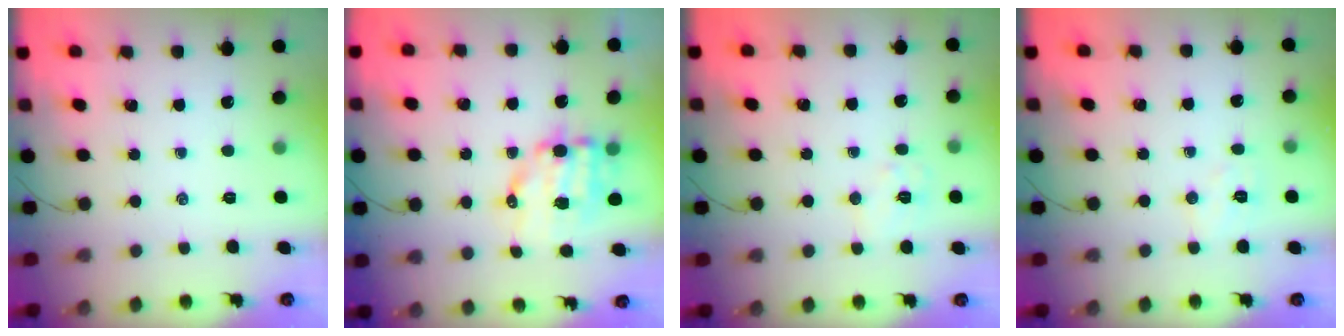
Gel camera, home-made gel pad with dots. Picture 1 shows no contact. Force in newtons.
{"total": 9.3, "press": 9.1, "slide": 2.1}
{"total": 6.5, "press": 6.4, "slide": 1.0}
{"total": 5.3, "press": 5.2, "slide": 1.1}